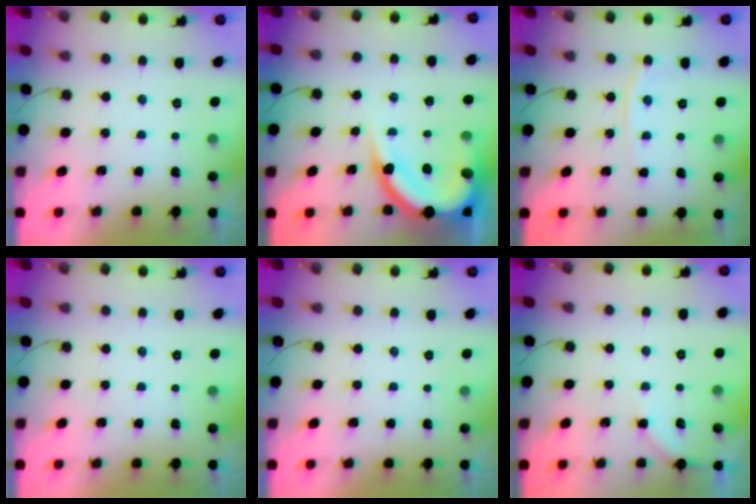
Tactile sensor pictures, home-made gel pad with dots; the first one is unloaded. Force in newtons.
{"total": 15.3, "press": 15.2, "slide": 1.3}
{"total": 5.2, "press": 5.1, "slide": 0.8}
{"total": 0.0}
{"total": 0.0}
{"total": 3.6, "press": 3.5, "slide": 0.5}